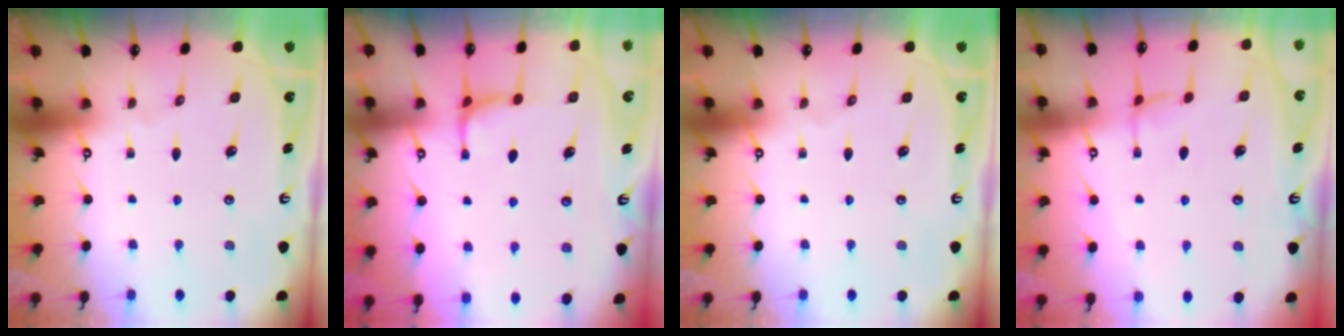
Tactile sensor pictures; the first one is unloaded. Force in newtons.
{"total": 0.7, "press": 0.4, "slide": 0.6}
{"total": 0.0}
{"total": 1.9, "press": 1.9, "slide": 0.2}